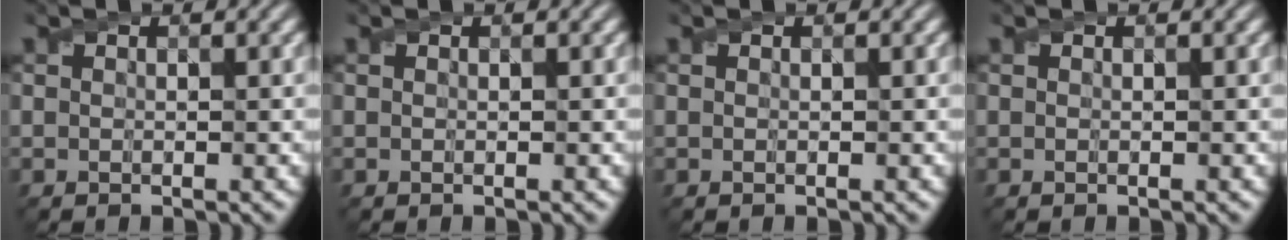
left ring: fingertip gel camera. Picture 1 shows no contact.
{"total": 0.0}
{"total": 0.0}
{"total": 0.0}